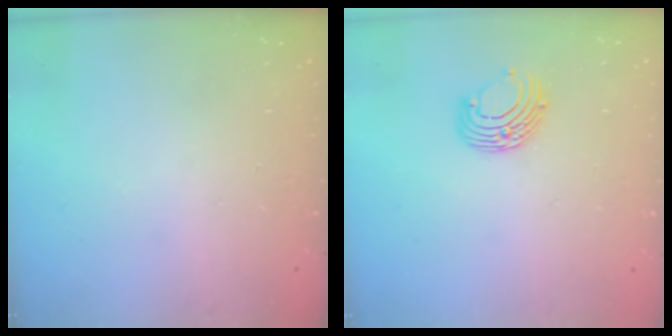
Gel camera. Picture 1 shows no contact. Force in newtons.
{"total": 8.2, "press": 8.2, "slide": 0.8}